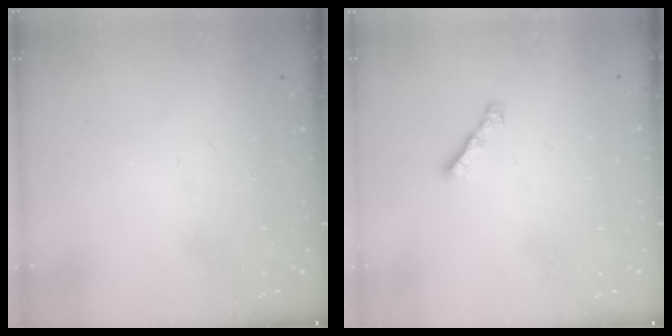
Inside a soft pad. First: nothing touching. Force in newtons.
{"total": 2.6, "press": 2.5, "slide": 0.7}